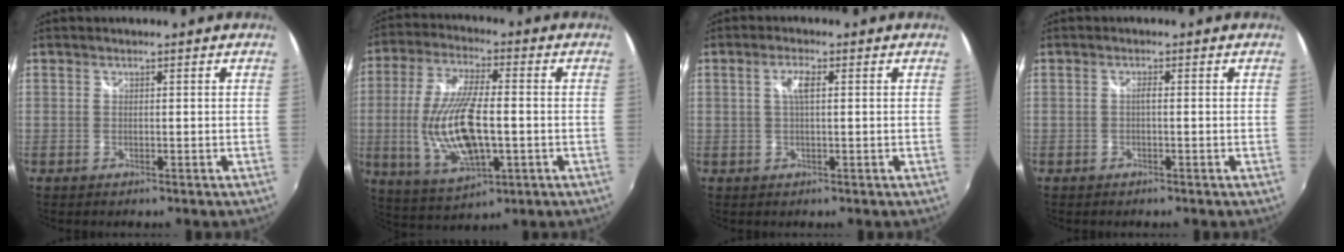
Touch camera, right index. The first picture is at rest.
{"total": 16.2, "force": [-2.3, 6.3, 14.8], "torque": [-0.300, -0.013, -0.030]}
{"total": 2.9, "force": [0.6, 0.6, 2.8], "torque": [-0.054, 0.004, 0.010]}
{"total": 0.9, "force": [-0.2, 0.1, 0.9], "torque": [-0.016, 0.004, -0.006]}